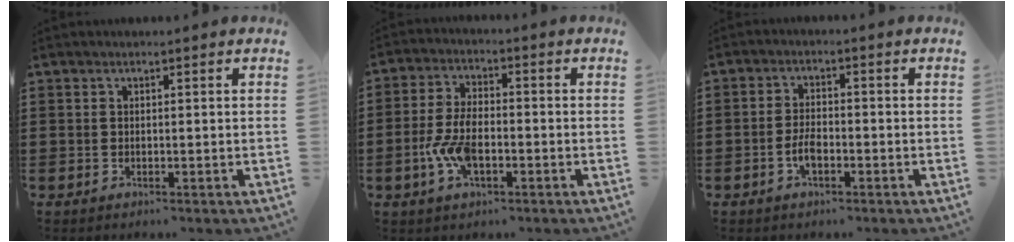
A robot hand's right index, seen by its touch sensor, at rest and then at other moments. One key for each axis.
{"total": 6.8, "fx": -2.0, "fy": 3.2, "fz": 5.6, "tx": -0.136, "ty": -0.004, "tz": -0.045}
{"total": 3.3, "fx": -1.3, "fy": 1.5, "fz": 2.6, "tx": -0.062, "ty": 0.000, "tz": -0.028}